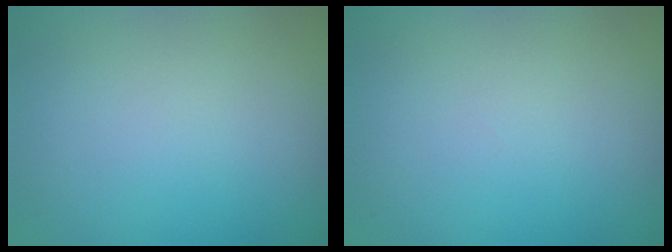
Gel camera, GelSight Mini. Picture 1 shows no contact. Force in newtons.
{"total": 0.0}